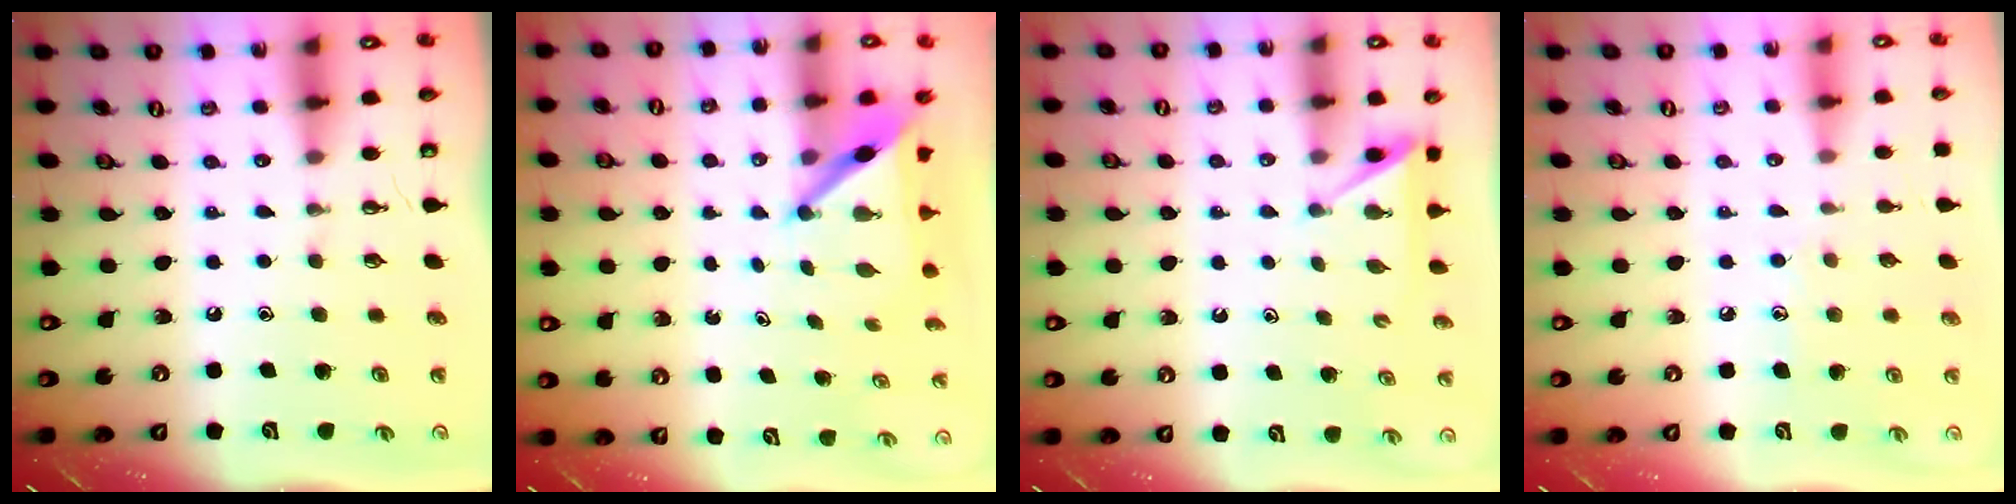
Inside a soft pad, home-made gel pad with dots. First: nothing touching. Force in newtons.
{"total": 5.5, "press": 5.5, "slide": 0.2}
{"total": 3.1, "press": 3.1, "slide": 0.5}
{"total": 5.7, "press": 5.7, "slide": 0.6}